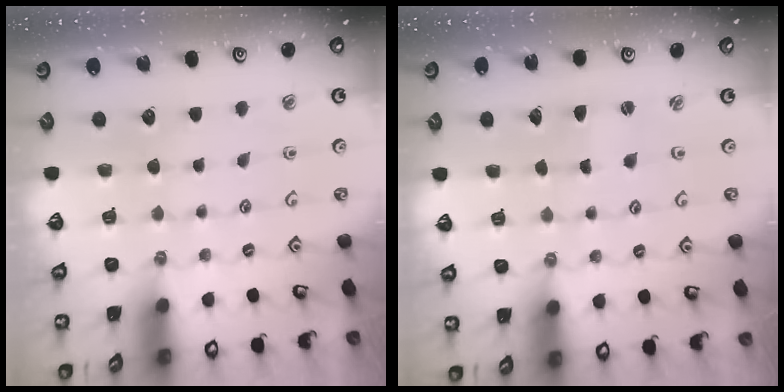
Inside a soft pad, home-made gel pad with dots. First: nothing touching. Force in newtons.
{"total": 1.0, "press": 1.0, "slide": 0.2}